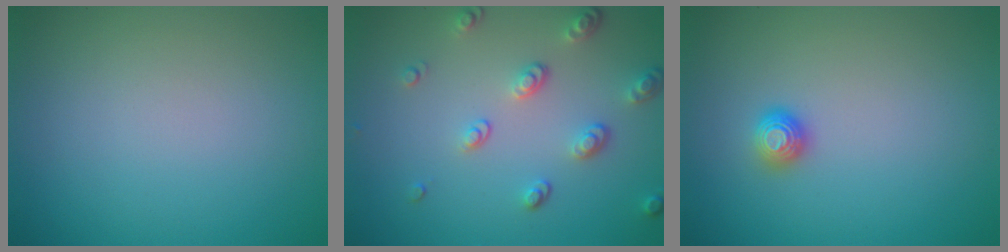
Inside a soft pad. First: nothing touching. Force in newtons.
{"total": 3.3, "press": 2.6, "slide": 2.1}
{"total": 1.1, "press": 1.1, "slide": 0.4}